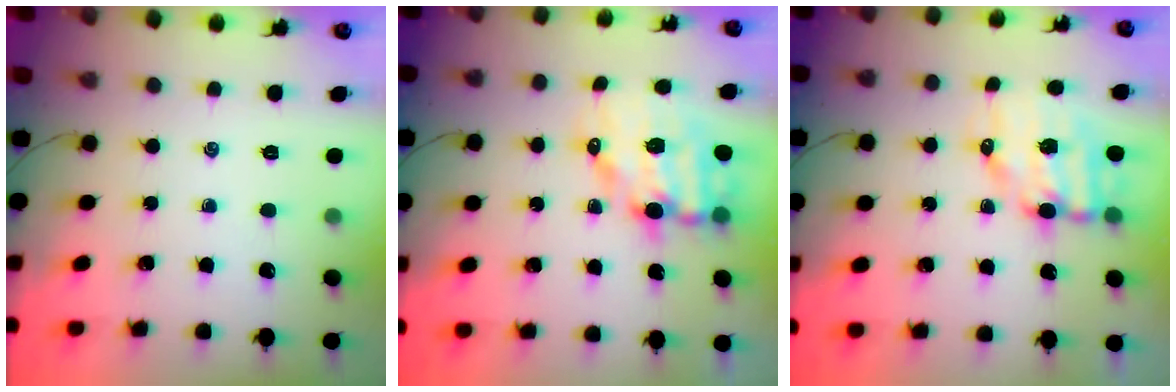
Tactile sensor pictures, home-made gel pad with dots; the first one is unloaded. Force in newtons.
{"total": 11.5, "press": 11.2, "slide": 2.5}
{"total": 8.6, "press": 8.4, "slide": 1.9}